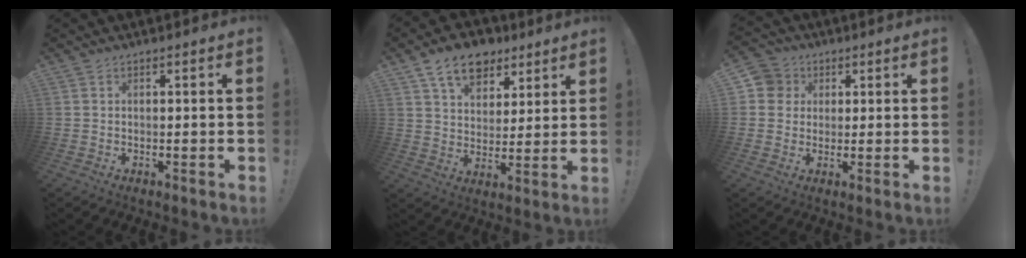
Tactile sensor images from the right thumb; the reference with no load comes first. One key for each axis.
{"total": 12.8, "fx": 7.8, "fy": 8.2, "fz": 6.0, "tx": -0.094, "ty": -0.038, "tz": 0.147}
{"total": 6.0, "fx": 1.4, "fy": 5.7, "fz": 1.2, "tx": -0.017, "ty": -0.002, "tz": 0.029}